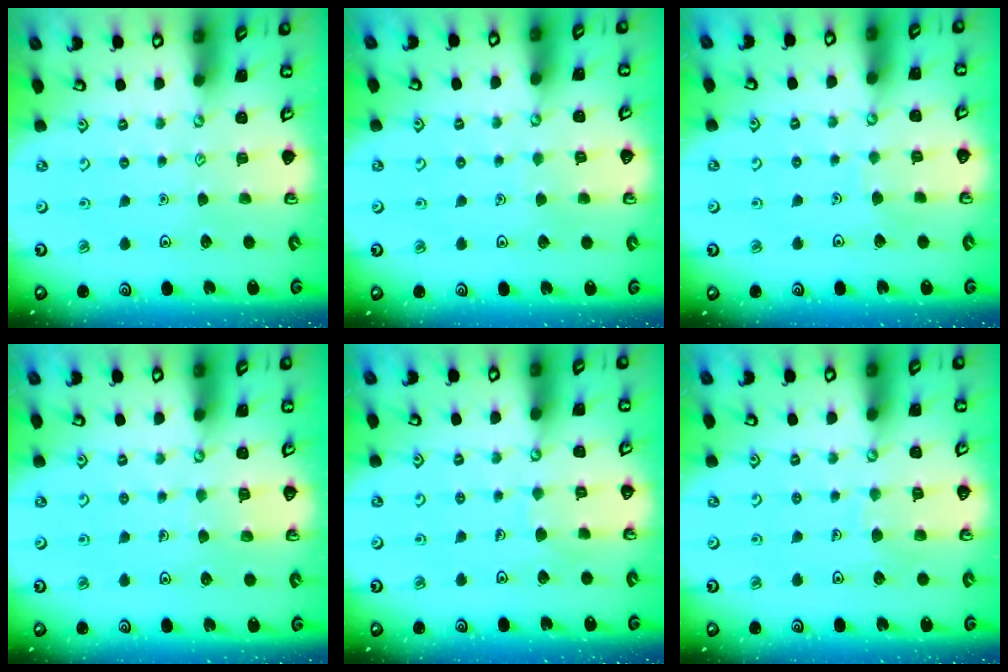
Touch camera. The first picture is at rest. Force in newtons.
{"total": 2.9, "press": 2.9, "slide": 0.3}
{"total": 3.3, "press": 3.3, "slide": 0.5}
{"total": 3.6, "press": 3.6, "slide": 0.3}
{"total": 6.1, "press": 6.1, "slide": 0.4}
{"total": 5.6, "press": 5.5, "slide": 0.5}